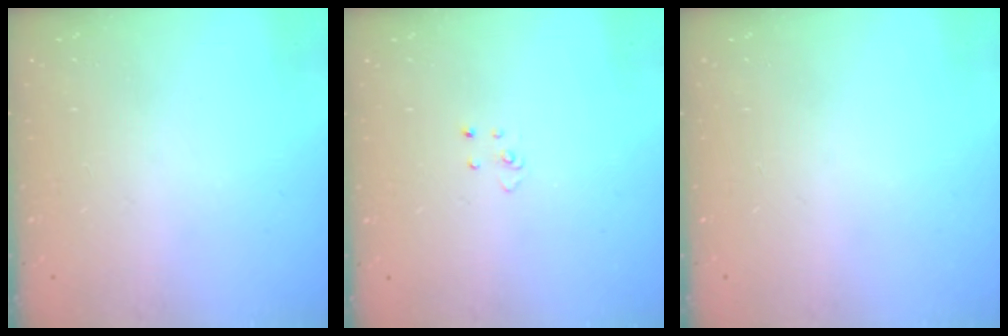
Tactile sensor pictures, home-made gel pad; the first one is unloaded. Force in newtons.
{"total": 2.9, "press": 2.9, "slide": 0.2}
{"total": 0.0}